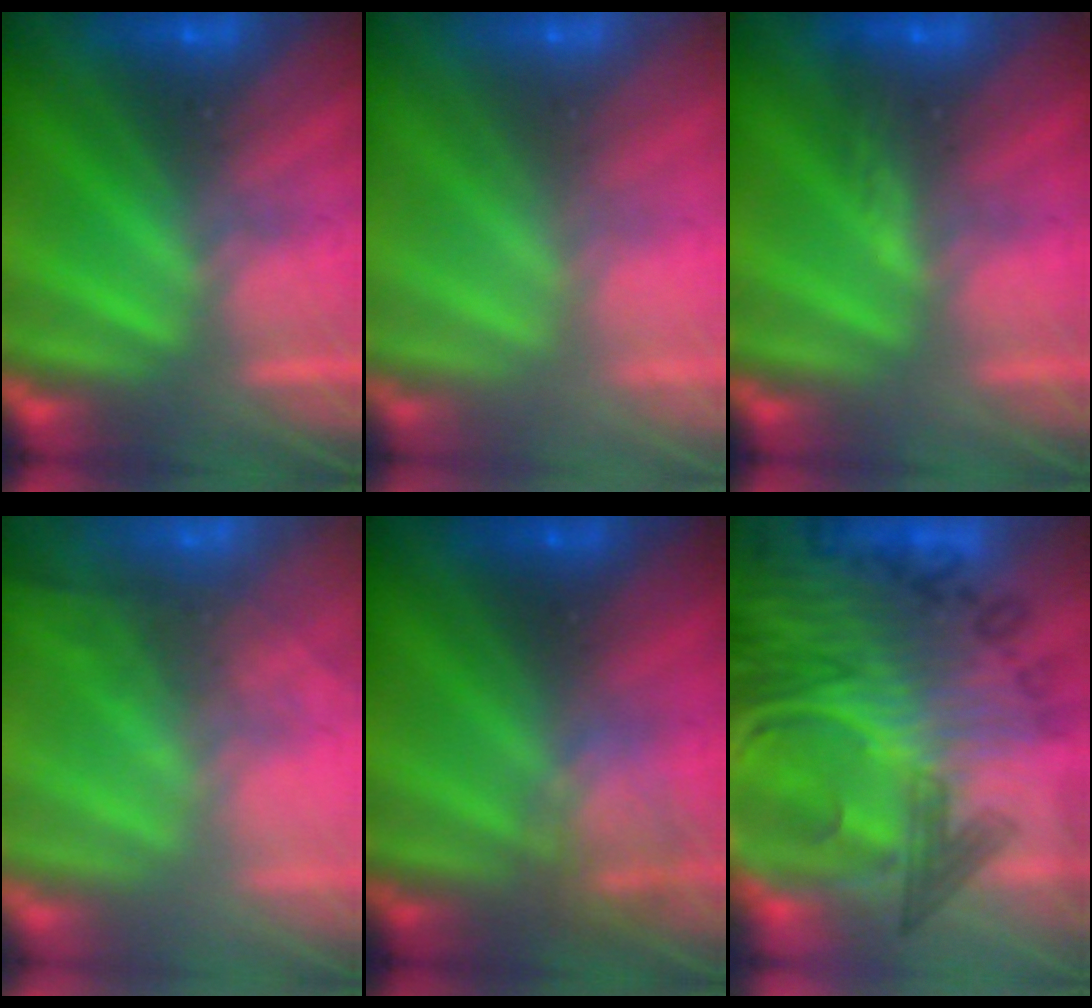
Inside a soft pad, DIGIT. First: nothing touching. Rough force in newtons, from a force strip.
{"total": 6.1}
{"total": 2.8}
{"total": 9.7}
{"total": 2.3}
{"total": 9.5}